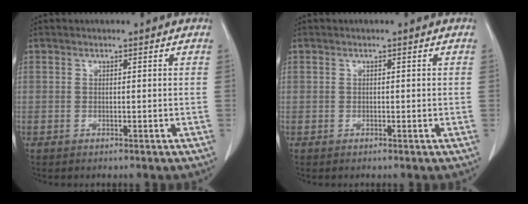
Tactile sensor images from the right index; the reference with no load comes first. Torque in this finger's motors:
{"motor_torque": [-0.40, 0.20, -0.06, -0.01]}